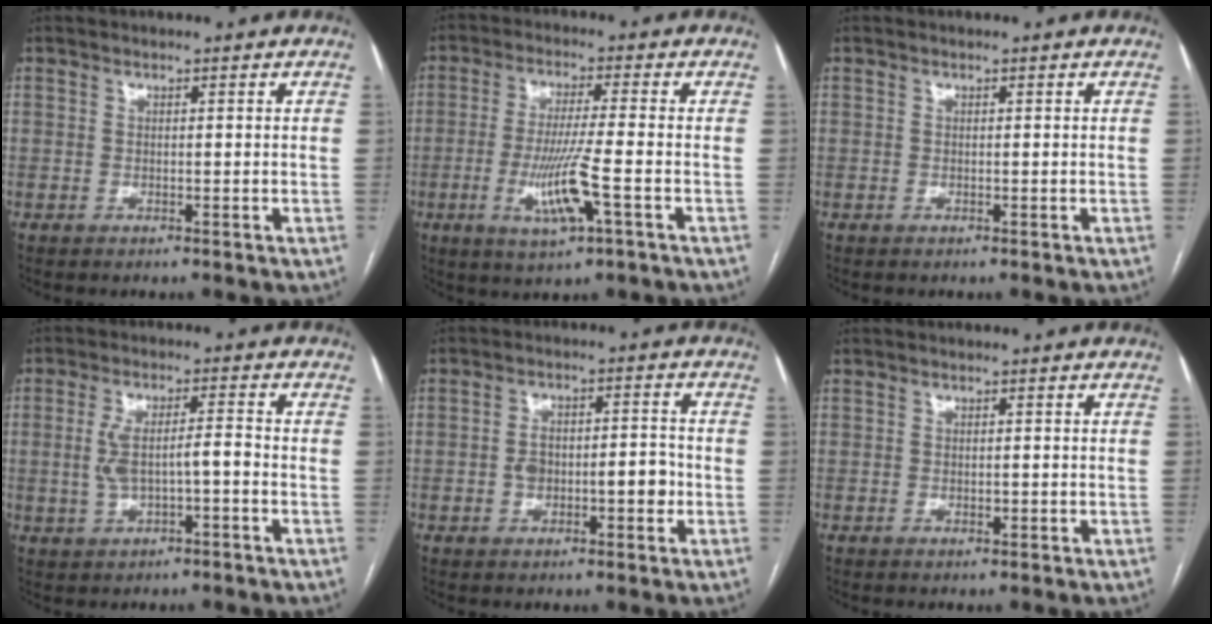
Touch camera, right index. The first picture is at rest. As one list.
[{"total": 8.9, "force": [-2.8, 0.2, 8.4], "torque": [-0.165, -0.013, -0.051]}, {"total": 0.0}, {"total": 6.5, "force": [-1.0, 1.9, 6.1], "torque": [-0.124, 0.018, -0.012]}, {"total": 6.7, "force": [-1.4, 3.1, 5.7], "torque": [-0.098, 0.025, -0.017]}, {"total": 1.0, "force": [-0.2, 0.4, 0.9], "torque": [-0.016, -0.001, -0.002]}]